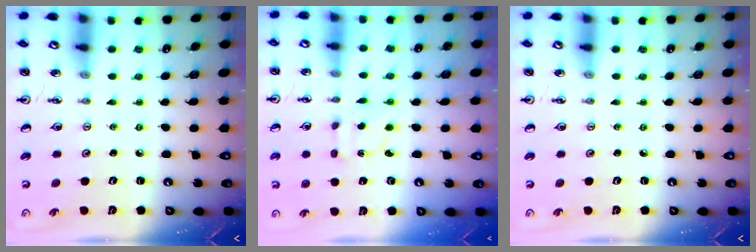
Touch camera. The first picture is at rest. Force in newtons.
{"total": 2.6, "press": 2.5, "slide": 0.6}
{"total": 0.0}